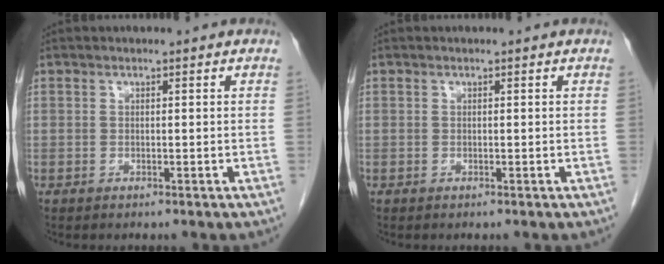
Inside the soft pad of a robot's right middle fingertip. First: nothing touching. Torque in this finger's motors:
{"motor_torque": [-0.21, -0.05, -0.04, -0.01]}